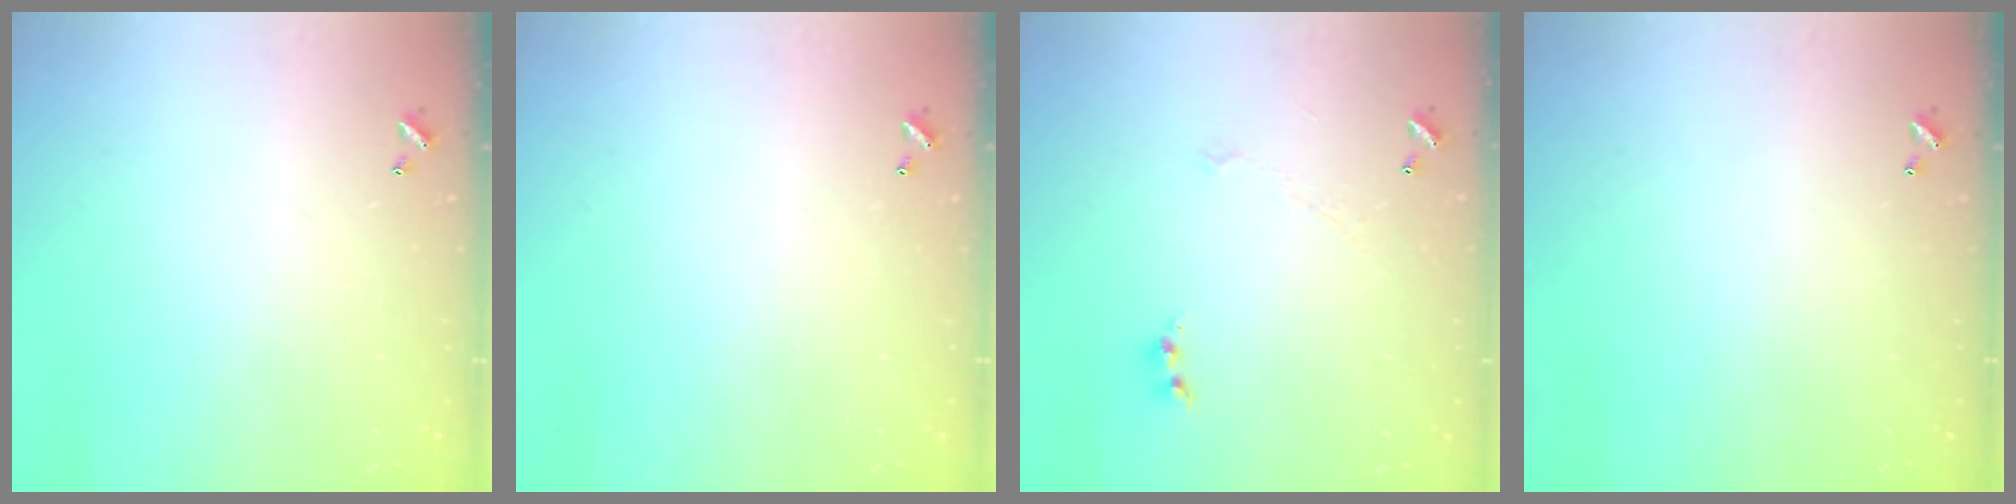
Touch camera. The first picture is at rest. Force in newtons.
{"total": 0.0}
{"total": 1.9, "press": 1.8, "slide": 0.4}
{"total": 0.0}